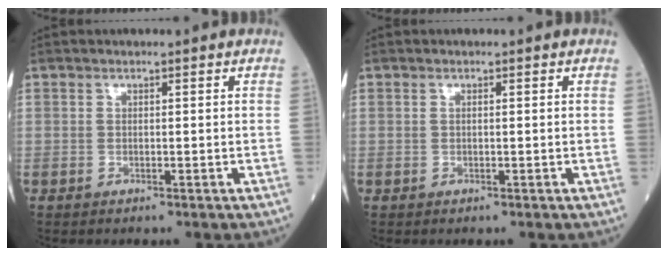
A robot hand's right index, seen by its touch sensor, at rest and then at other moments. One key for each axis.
{"total": 0.0}